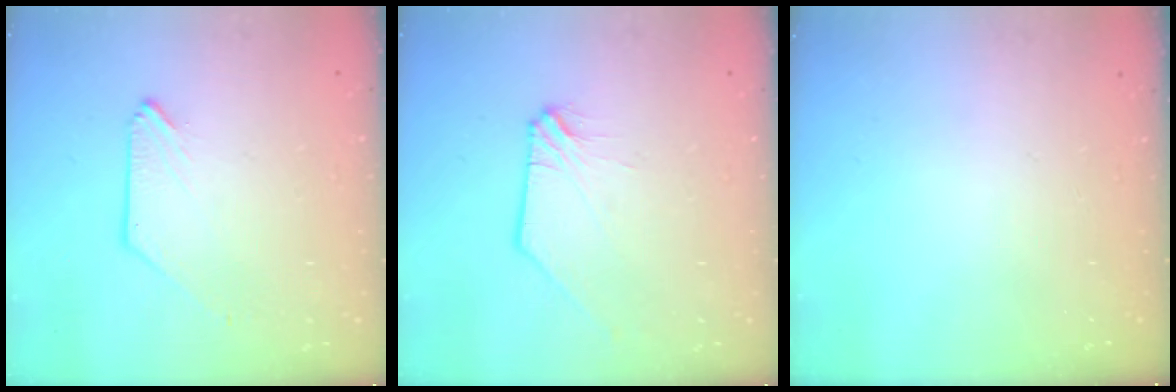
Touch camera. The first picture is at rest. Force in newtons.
{"total": 1.0, "press": 1.0, "slide": 0.2}
{"total": 0.0}